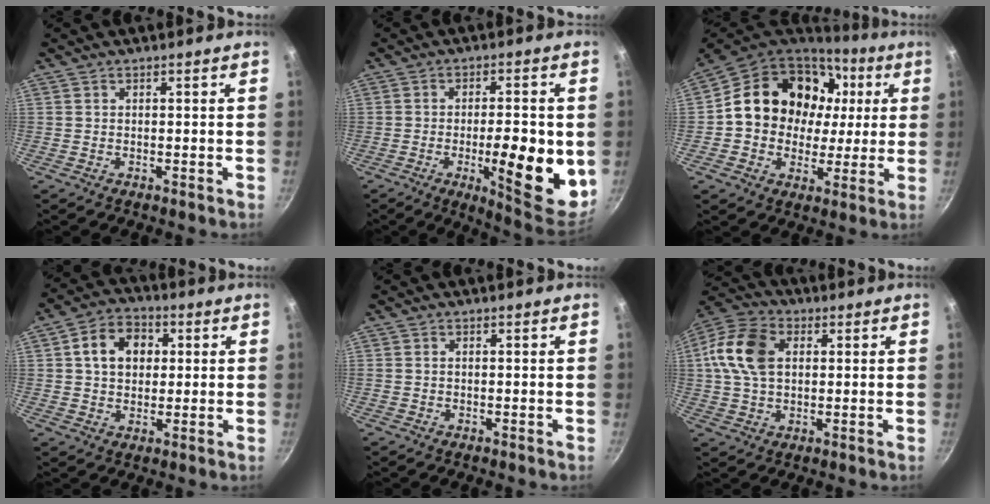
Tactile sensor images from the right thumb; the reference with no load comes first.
{"total": 16.0, "force": [-2.8, 5.2, 14.8], "torque": [-0.184, -0.007, -0.035]}
{"total": 20.5, "force": [4.2, 16.8, 10.9], "torque": [-0.164, 0.025, 0.069]}
{"total": 9.6, "force": [2.1, 7.3, 5.8], "torque": [-0.070, 0.011, 0.025]}
{"total": 0.5, "force": [0.0, 0.4, 0.4], "torque": [-0.006, 0.003, 0.000]}
{"total": 13.0, "force": [2.2, 8.8, 9.3], "torque": [-0.167, 0.017, 0.026]}